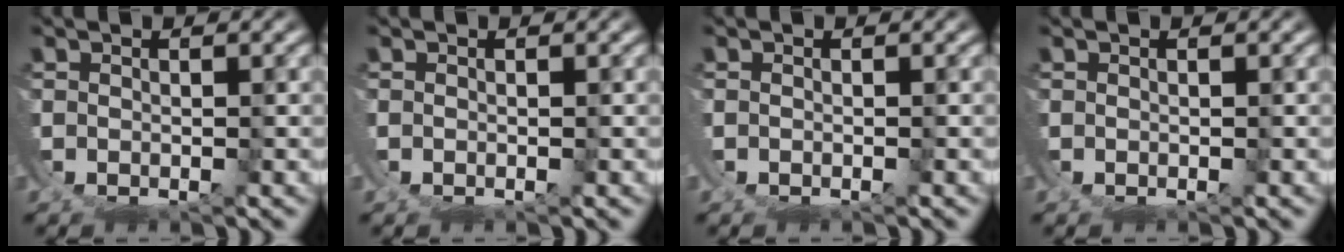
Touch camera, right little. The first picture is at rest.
{"total": 0.6, "force": [0.0, 0.6, 0.2], "torque": [-0.008, 0.003, -0.003]}
{"total": 0.6, "force": [-0.2, 0.5, 0.2], "torque": [-0.006, 0.002, -0.006]}
{"total": 0.0}